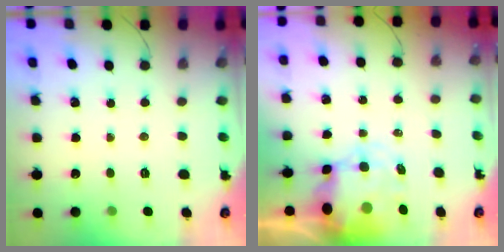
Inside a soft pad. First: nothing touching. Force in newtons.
{"total": 8.3, "press": 7.9, "slide": 2.4}